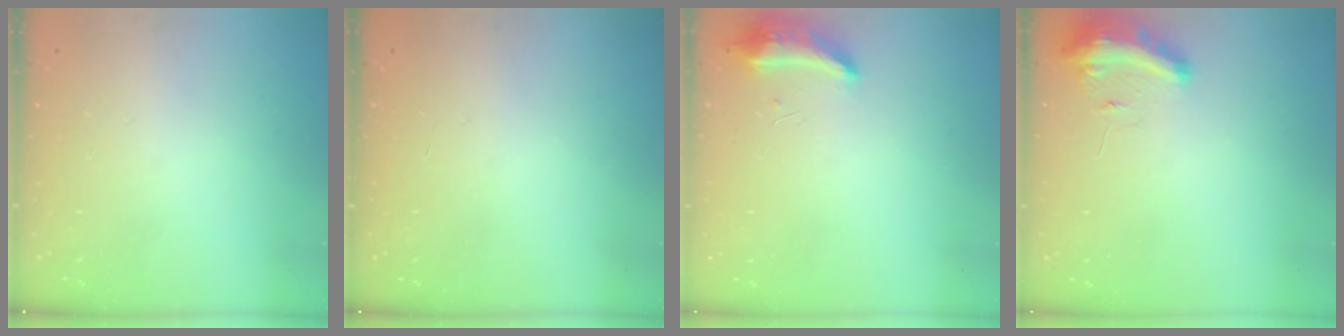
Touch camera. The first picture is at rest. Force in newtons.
{"total": 0.0}
{"total": 18.6, "press": 10.8, "slide": 15.1}
{"total": 9.4, "press": 9.3, "slide": 1.3}